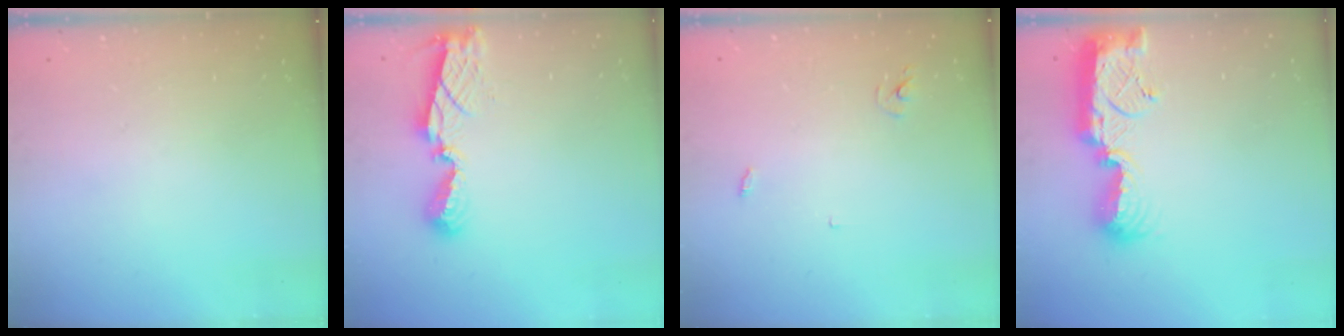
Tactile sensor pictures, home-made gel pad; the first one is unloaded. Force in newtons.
{"total": 7.5, "press": 7.5, "slide": 0.5}
{"total": 2.5, "press": 2.5, "slide": 0.2}
{"total": 11.9, "press": 11.9, "slide": 0.5}